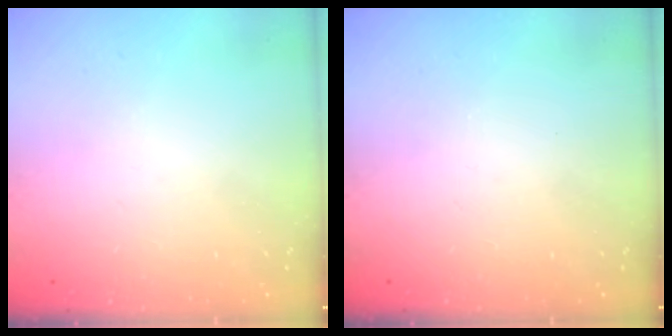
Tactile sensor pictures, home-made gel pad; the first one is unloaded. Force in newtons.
{"total": 0.0}